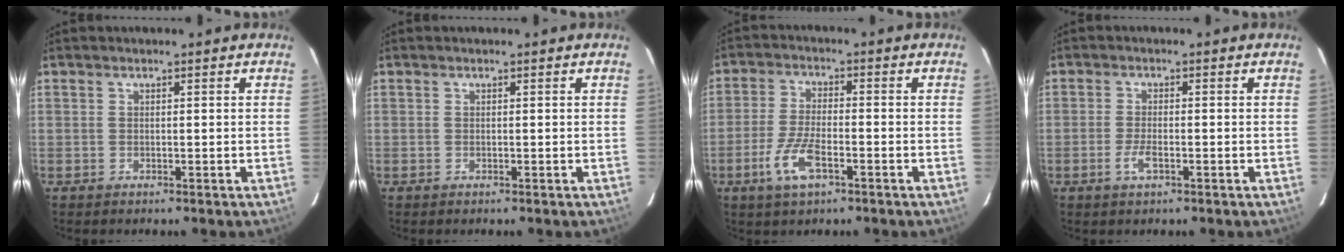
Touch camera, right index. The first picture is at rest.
{"total": 0.0}
{"total": 7.9, "force": [-3.8, 2.6, 6.4], "torque": [-0.142, -0.006, -0.073]}
{"total": 3.2, "force": [-1.5, 1.0, 2.6], "torque": [-0.060, -0.003, -0.030]}